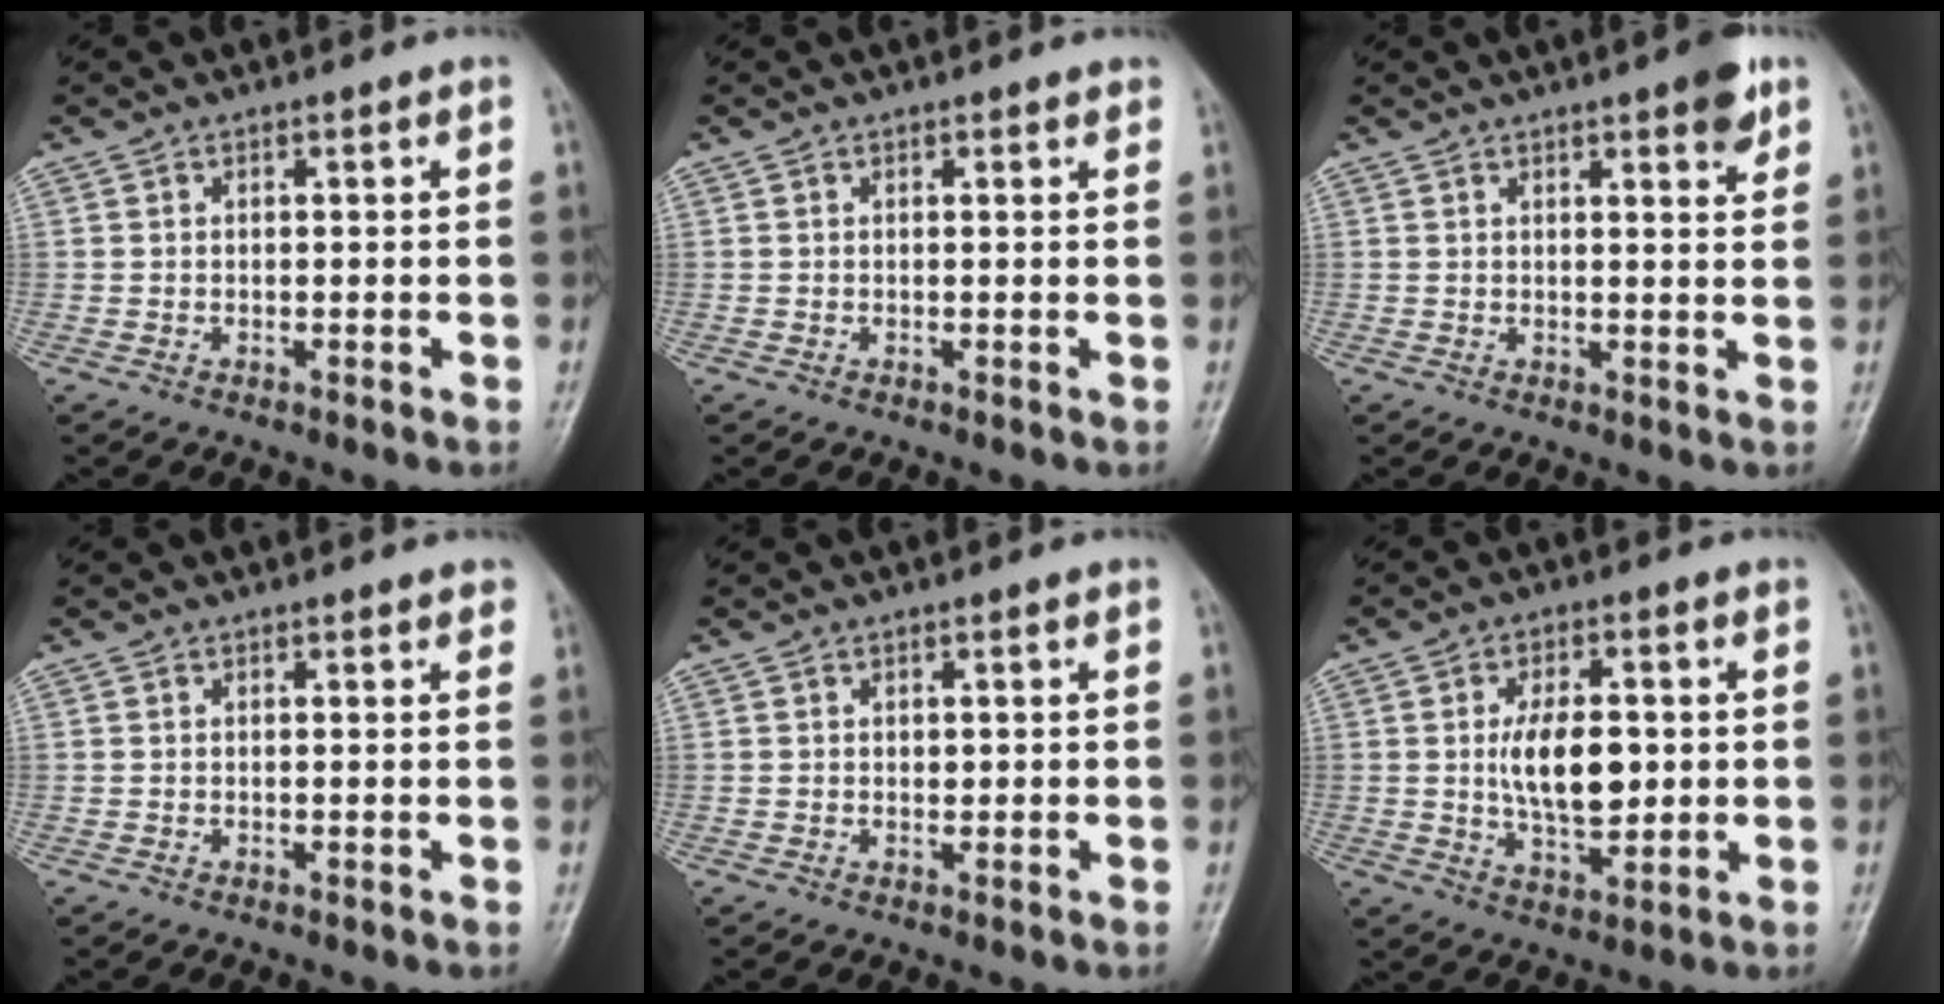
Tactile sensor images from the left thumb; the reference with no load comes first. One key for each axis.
{"total": 0.6, "fx": 0.5, "fy": 0.2, "fz": 0.4, "tx": -0.006, "ty": 0.000, "tz": 0.004}
{"total": 4.9, "fx": 2.9, "fy": 1.2, "fz": 3.7, "tx": -0.041, "ty": -0.013, "tz": 0.034}
{"total": 1.2, "fx": 0.9, "fy": 0.5, "fz": 0.7, "tx": -0.004, "ty": -0.001, "tz": 0.006}
{"total": 0.9, "fx": 0.3, "fy": 0.6, "fz": 0.5, "tx": -0.004, "ty": 0.000, "tz": 0.005}
{"total": 10.7, "fx": 0.7, "fy": 5.6, "fz": 9.1, "tx": -0.139, "ty": -0.011, "tz": 0.017}